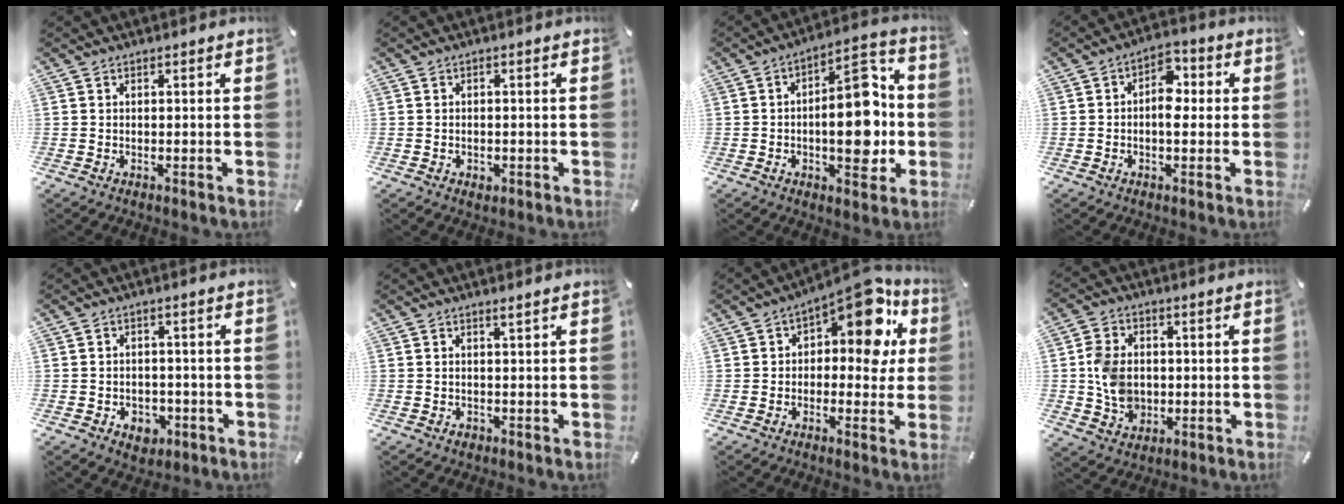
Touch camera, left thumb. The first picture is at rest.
{"total": 1.4, "force": [-0.5, 1.0, 0.9], "torque": [-0.017, 0.003, -0.011]}
{"total": 16.9, "force": [-1.6, 8.2, 14.7], "torque": [-0.197, 0.002, -0.030]}
{"total": 6.6, "force": [0.0, 4.0, 5.2], "torque": [-0.065, 0.005, -0.007]}
{"total": 4.8, "force": [-1.9, 3.9, 2.0], "torque": [-0.023, 0.007, -0.032]}
{"total": 1.1, "force": [0.3, 0.4, 1.0], "torque": [-0.020, 0.001, 0.005]}
{"total": 12.9, "force": [6.2, 6.8, 9.0], "torque": [-0.106, -0.055, 0.104]}
{"total": 10.1, "force": [-0.4, 8.8, 5.0], "torque": [-0.115, 0.013, -0.005]}